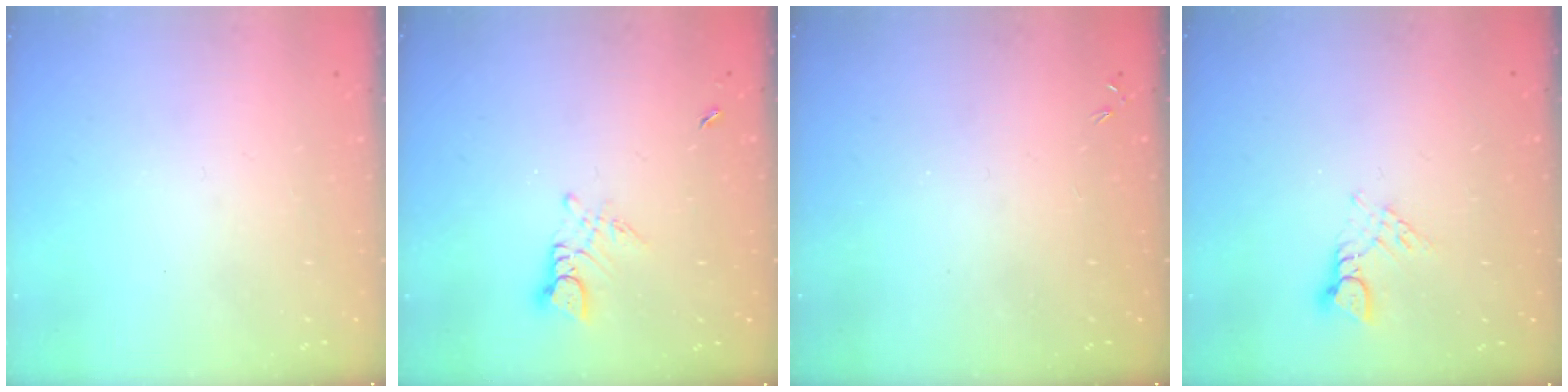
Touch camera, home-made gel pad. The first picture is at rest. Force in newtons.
{"total": 3.0, "press": 2.9, "slide": 0.4}
{"total": 0.0}
{"total": 3.8, "press": 3.8, "slide": 0.2}